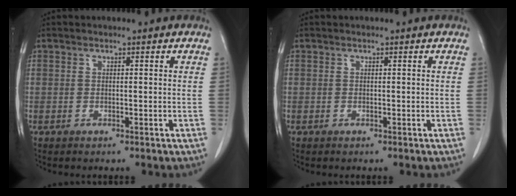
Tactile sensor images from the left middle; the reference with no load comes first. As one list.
[{"total": 0.0}]